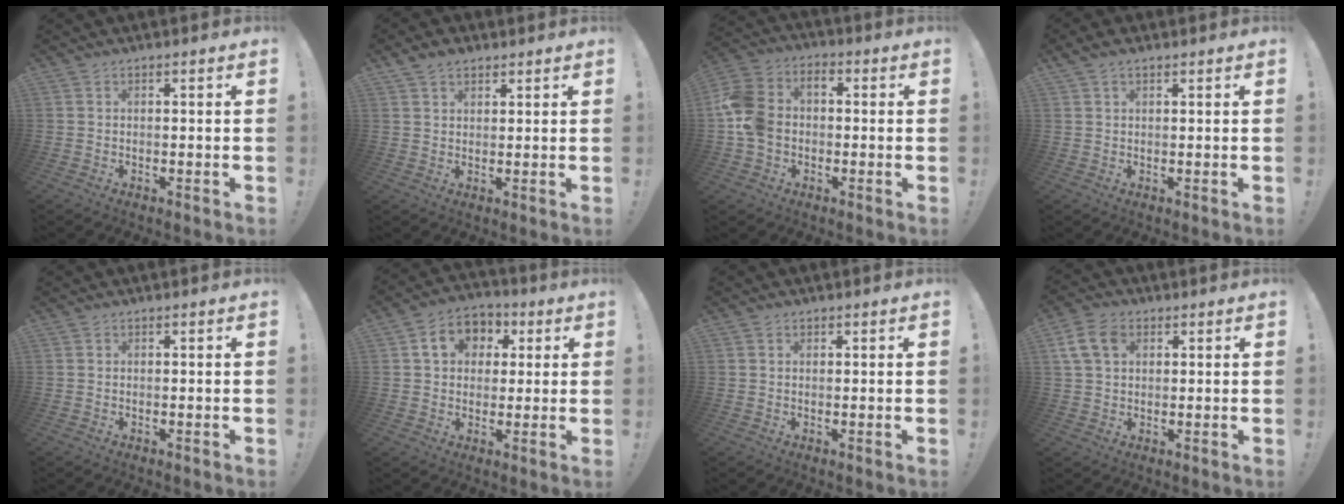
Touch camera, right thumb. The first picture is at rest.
{"total": 3.9, "force": [2.6, 2.5, 1.4], "torque": [-0.021, -0.008, 0.047]}
{"total": 11.2, "force": [-2.2, 8.9, 6.5], "torque": [-0.139, 0.023, -0.040]}
{"total": 2.0, "force": [1.4, 1.0, 1.1], "torque": [-0.018, 0.000, 0.025]}
{"total": 0.0}
{"total": 10.2, "force": [3.0, 8.4, 5.0], "torque": [-0.076, 0.006, 0.060]}
{"total": 0.8, "force": [0.5, 0.6, 0.1], "torque": [0.005, -0.001, 0.008]}
{"total": 9.3, "force": [3.4, 6.5, 5.8], "torque": [-0.114, 0.002, 0.066]}